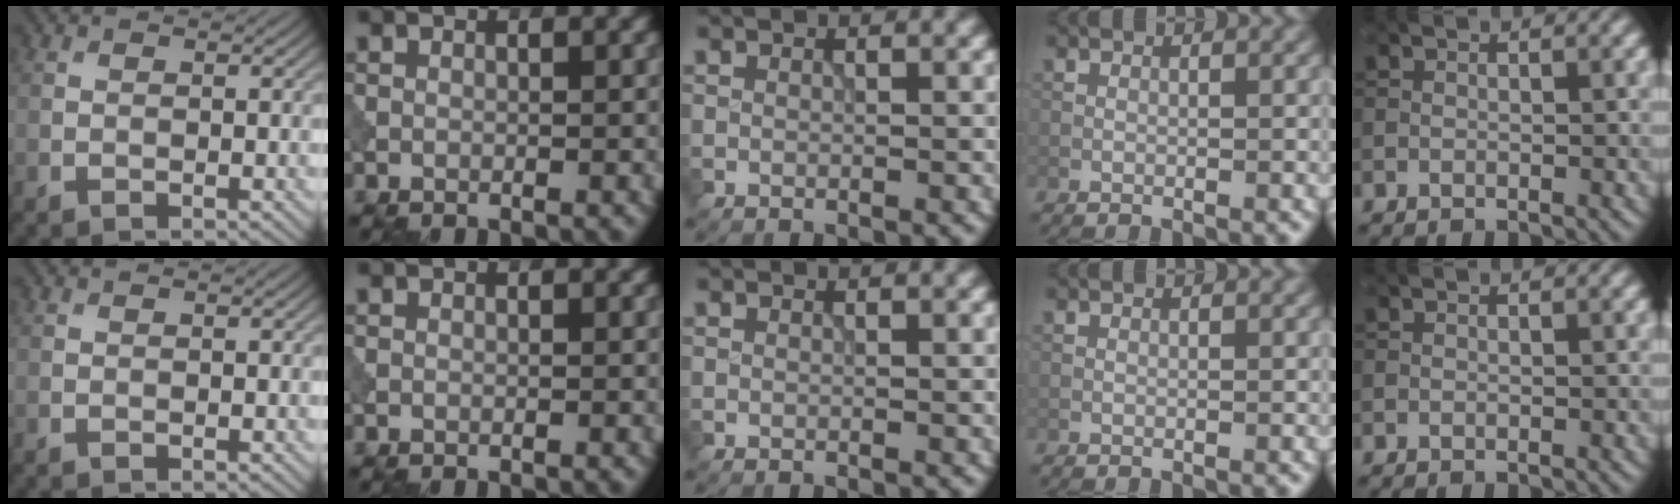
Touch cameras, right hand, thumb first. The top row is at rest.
{}